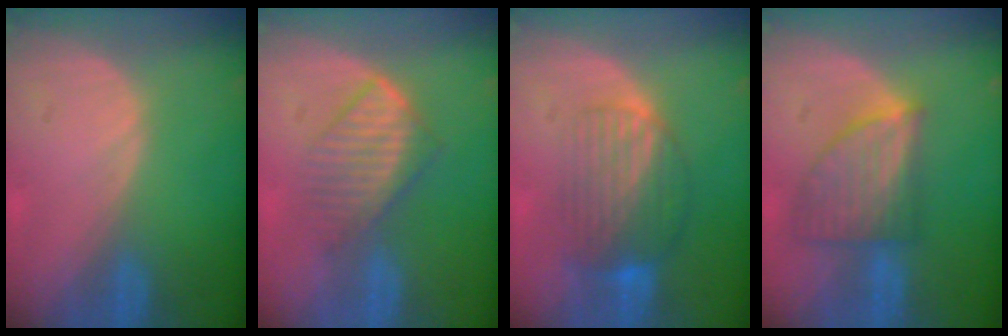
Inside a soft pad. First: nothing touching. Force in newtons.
{"total": 5.9, "press": 5.6, "slide": 1.7}
{"total": 7.9, "press": 7.1, "slide": 3.5}
{"total": 7.4, "press": 6.8, "slide": 2.9}